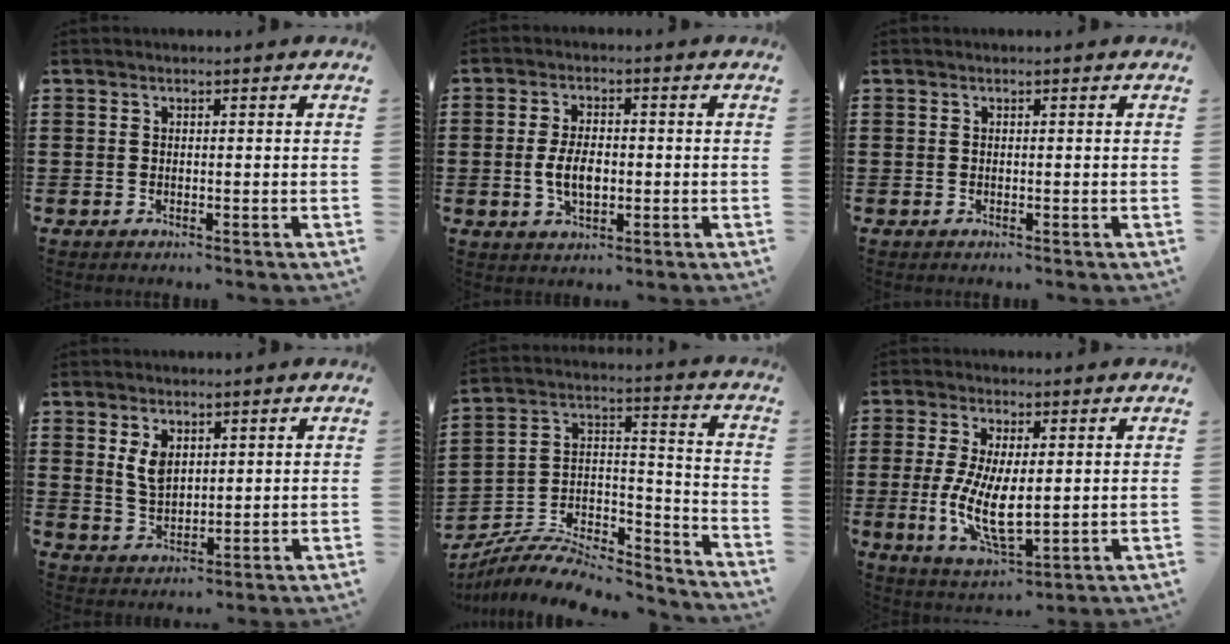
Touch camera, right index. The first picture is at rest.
{"total": 5.3, "force": [-0.6, 2.8, 4.5], "torque": [-0.089, -0.002, -0.016]}
{"total": 0.0}
{"total": 4.2, "force": [1.9, 2.5, 2.8], "torque": [-0.063, 0.007, 0.034]}
{"total": 7.1, "force": [-6.3, 2.3, 2.3], "torque": [-0.041, 0.009, -0.123]}
{"total": 9.3, "force": [-0.3, 4.0, 8.4], "torque": [-0.160, -0.011, -0.006]}